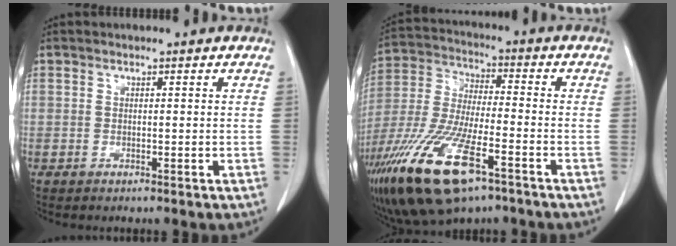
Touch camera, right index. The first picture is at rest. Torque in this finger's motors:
{"motor_torque": [1.60, -0.54, 1.05, 0.21]}